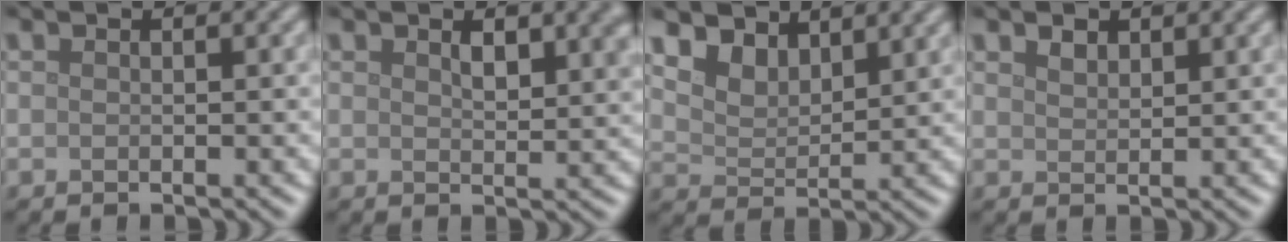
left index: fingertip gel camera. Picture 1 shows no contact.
{"total": 3.3, "force": [1.5, 1.3, 2.6], "torque": [-0.036, 0.002, 0.026]}
{"total": 5.1, "force": [4.1, 2.4, 1.8], "torque": [-0.056, -0.014, 0.076]}
{"total": 1.5, "force": [1.2, 0.7, 0.5], "torque": [-0.012, 0.002, 0.024]}